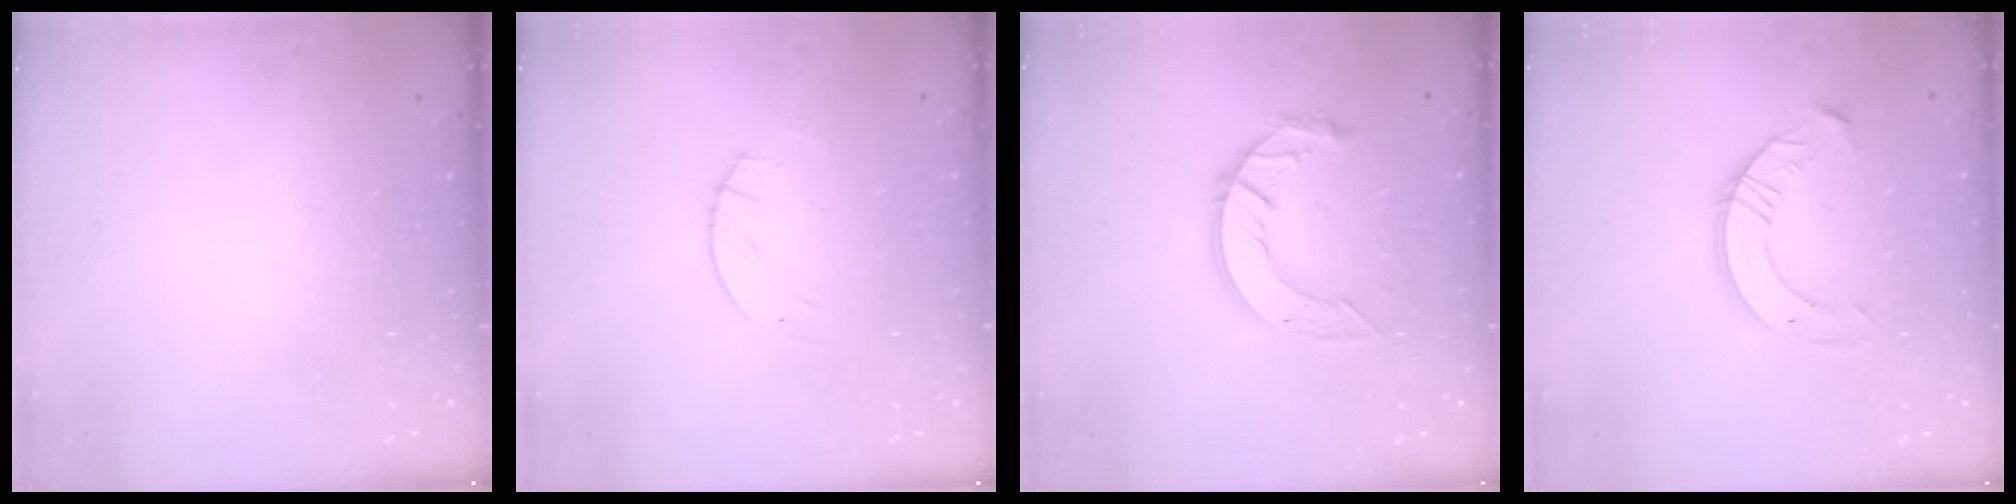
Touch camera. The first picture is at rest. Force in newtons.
{"total": 2.8, "press": 2.8, "slide": 0.4}
{"total": 11.1, "press": 11.1, "slide": 1.0}
{"total": 10.5, "press": 10.4, "slide": 0.9}